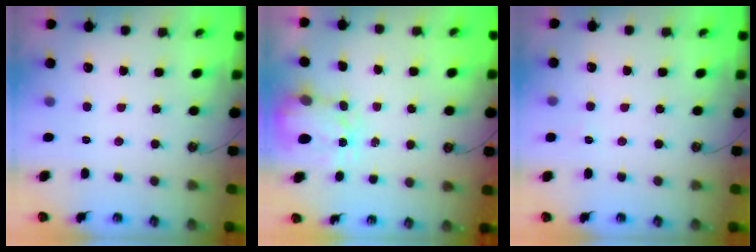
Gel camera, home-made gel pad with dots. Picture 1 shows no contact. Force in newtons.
{"total": 3.7, "press": 3.7, "slide": 0.5}
{"total": 2.7, "press": 2.6, "slide": 0.3}